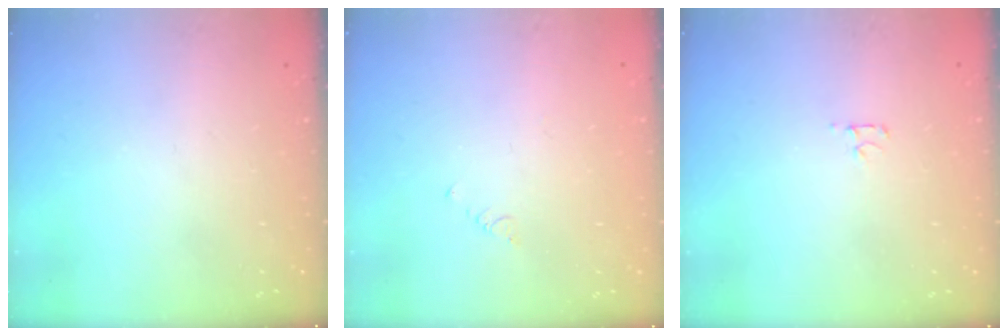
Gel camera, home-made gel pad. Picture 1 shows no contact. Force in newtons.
{"total": 0.7, "press": 0.6, "slide": 0.2}
{"total": 2.7, "press": 2.7, "slide": 0.3}